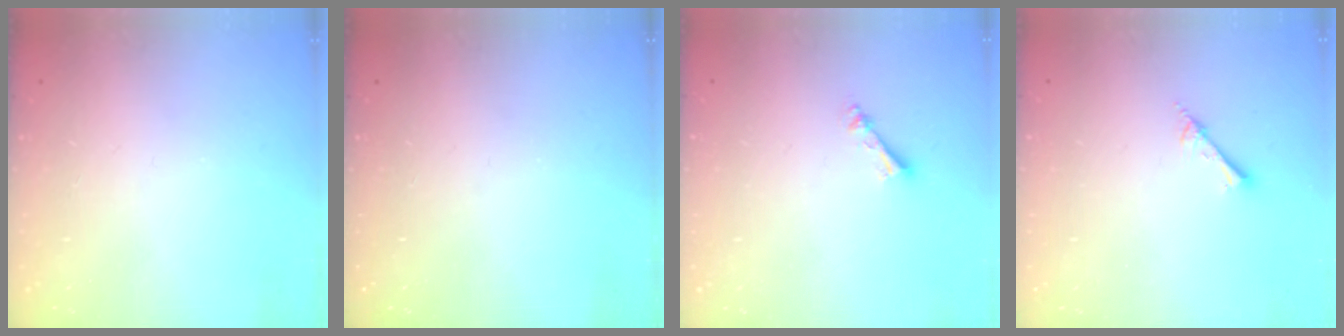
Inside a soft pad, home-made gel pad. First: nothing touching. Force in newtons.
{"total": 0.0}
{"total": 2.4, "press": 2.4, "slide": 0.4}
{"total": 2.0, "press": 2.0, "slide": 0.2}